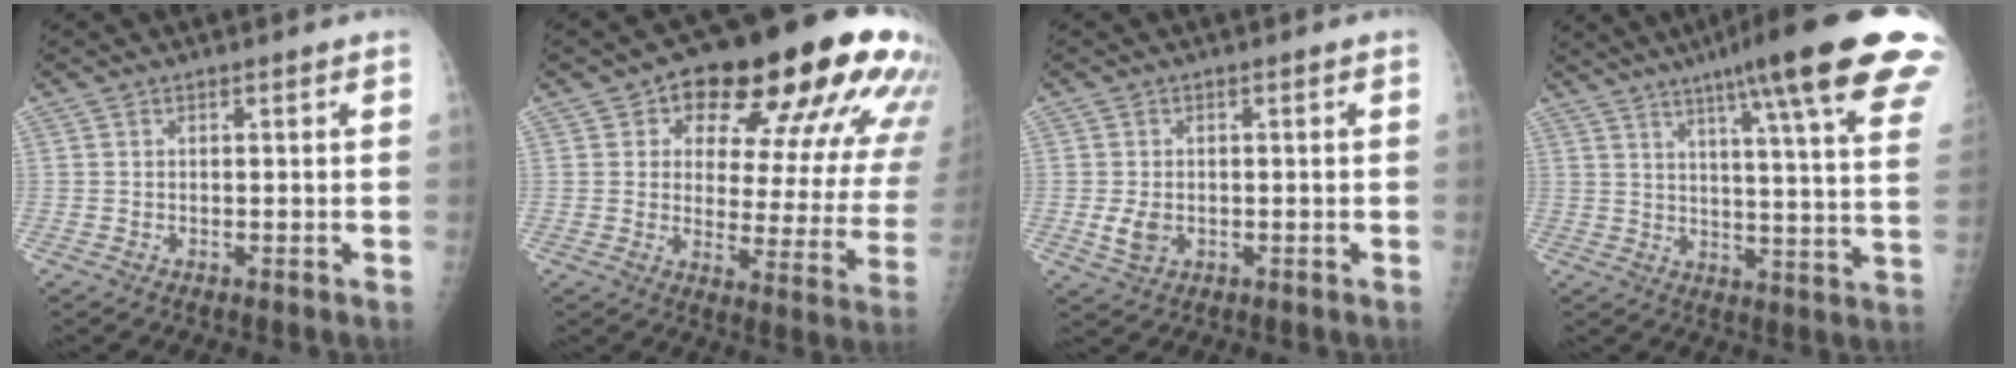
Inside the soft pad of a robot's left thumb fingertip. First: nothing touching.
{"total": 24.9, "force": [12.4, 10.8, 18.6], "torque": [-0.205, -0.013, 0.165]}
{"total": 3.5, "force": [-0.5, 2.5, 2.4], "torque": [-0.044, -0.004, -0.005]}
{"total": 26.3, "force": [16.9, 2.6, 20.0], "torque": [-0.251, -0.055, 0.219]}